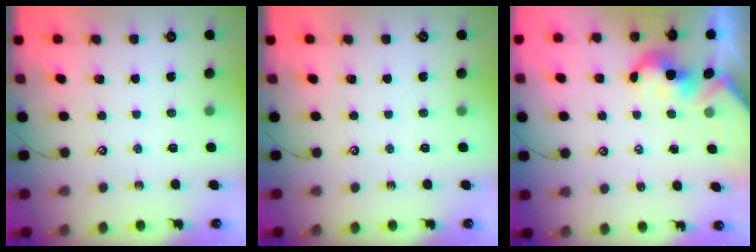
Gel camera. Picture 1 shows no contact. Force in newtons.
{"total": 0.0}
{"total": 2.0, "press": 2.0, "slide": 0.2}